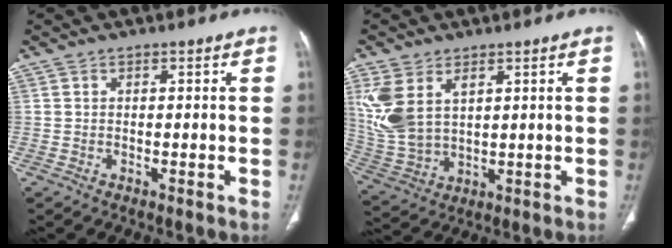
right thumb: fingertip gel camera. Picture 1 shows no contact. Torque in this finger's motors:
{"motor_torque": [1.14, 2.20, 1.15, 0.80, 0.18]}